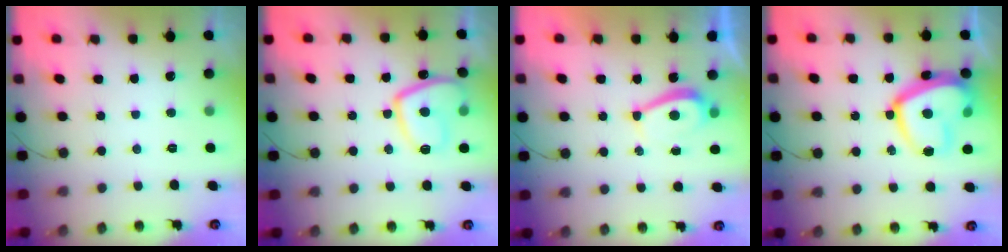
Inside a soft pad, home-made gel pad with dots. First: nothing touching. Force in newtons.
{"total": 12.1, "press": 12.0, "slide": 1.1}
{"total": 4.0, "press": 4.0, "slide": 0.6}
{"total": 17.1, "press": 17.1, "slide": 1.6}